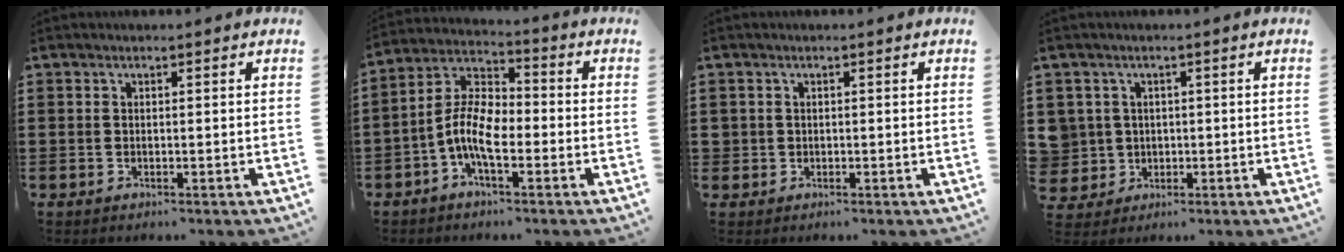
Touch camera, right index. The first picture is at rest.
{"total": 8.7, "force": [-2.9, 3.6, 7.4], "torque": [-0.180, -0.008, -0.063]}
{"total": 0.9, "force": [0.0, 0.9, 0.0], "torque": [-0.003, 0.006, -0.002]}
{"total": 3.9, "force": [0.2, 3.9, 0.3], "torque": [-0.034, 0.010, 0.000]}